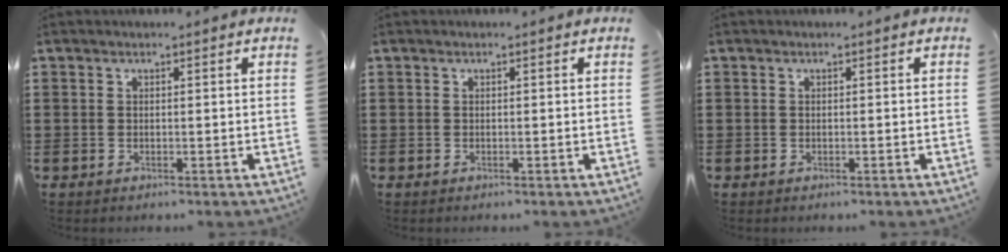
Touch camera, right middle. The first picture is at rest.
{"total": 0.0}
{"total": 0.0}